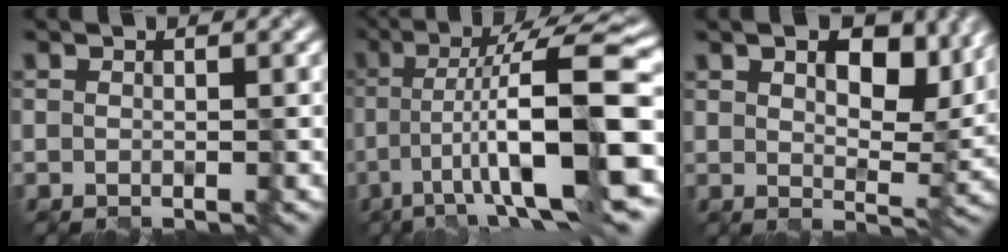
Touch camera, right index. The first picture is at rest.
{"total": 12.7, "force": [-3.3, 2.5, 12.0], "torque": [-0.186, 0.018, -0.049]}
{"total": 7.8, "force": [3.9, 3.8, 5.5], "torque": [-0.083, 0.002, 0.066]}